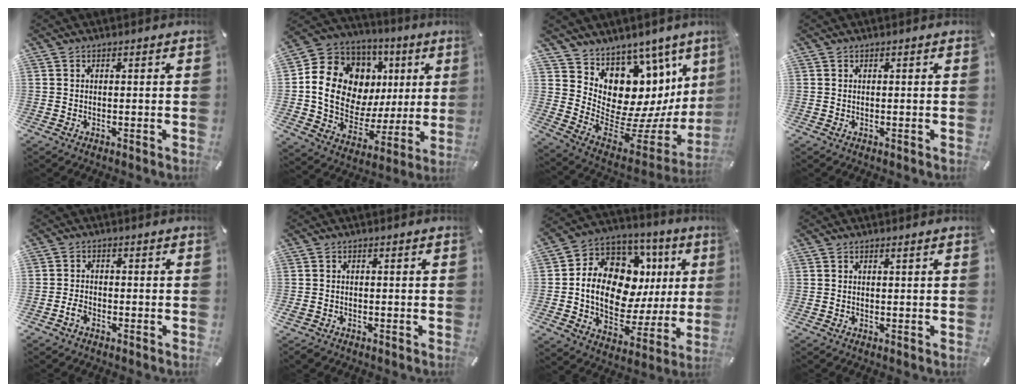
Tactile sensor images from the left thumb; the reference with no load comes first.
{"total": 17.3, "force": [3.6, 14.2, 9.1], "torque": [-0.152, -0.020, 0.081]}
{"total": 11.3, "force": [5.0, 9.3, 4.2], "torque": [-0.044, -0.105, 0.104]}
{"total": 0.0}
{"total": 2.9, "force": [-1.6, 2.2, 1.1], "torque": [-0.018, 0.011, -0.031]}
{"total": 1.5, "force": [-1.0, 1.1, 0.6], "torque": [-0.010, 0.004, -0.021]}
{"total": 16.6, "force": [2.8, 11.6, 11.5], "torque": [-0.192, -0.030, 0.049]}
{"total": 0.5, "force": [0.1, 0.1, 0.5], "torque": [-0.009, 0.002, 0.001]}